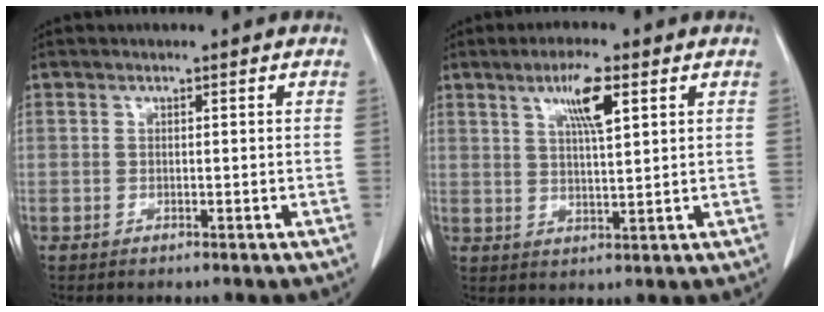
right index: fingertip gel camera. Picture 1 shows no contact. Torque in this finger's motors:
{"motor_torque": [0.29, 0.13, 0.11, 0.04]}